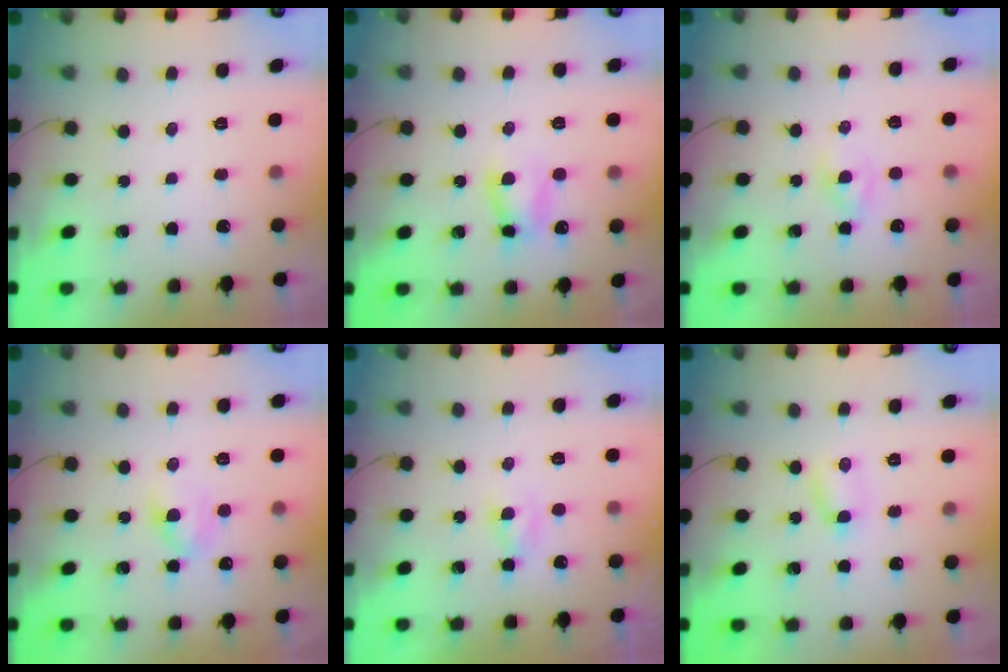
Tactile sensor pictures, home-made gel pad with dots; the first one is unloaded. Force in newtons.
{"total": 6.1, "press": 6.0, "slide": 0.7}
{"total": 1.9, "press": 1.7, "slide": 0.8}
{"total": 5.6, "press": 5.4, "slide": 1.3}
{"total": 2.2, "press": 2.2, "slide": 0.5}
{"total": 2.6, "press": 2.5, "slide": 0.9}